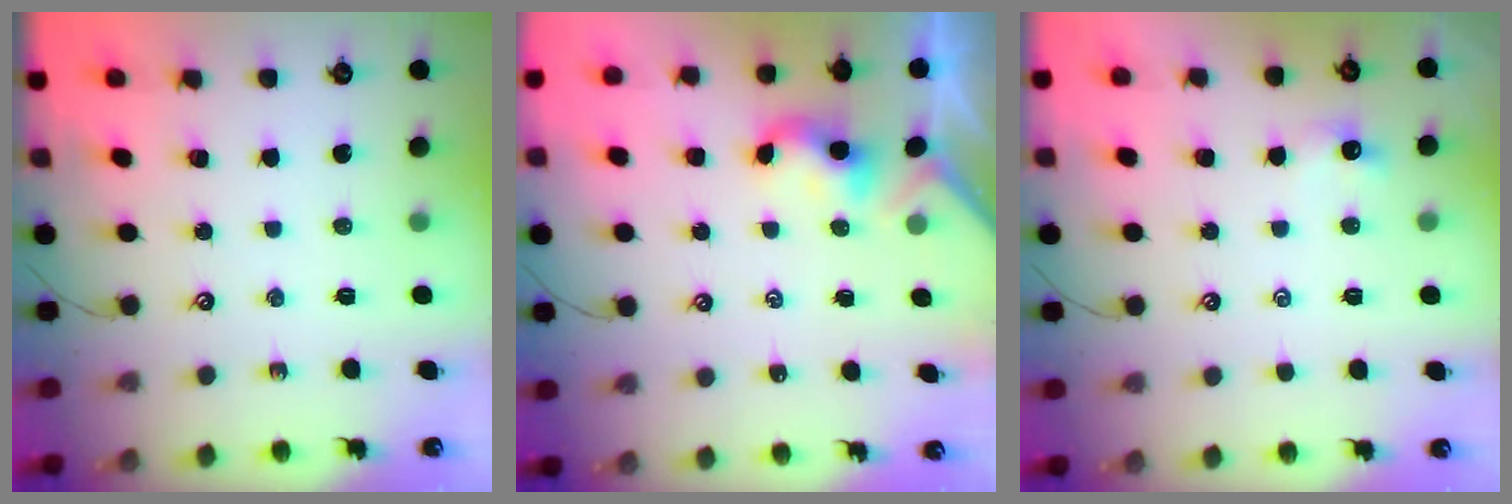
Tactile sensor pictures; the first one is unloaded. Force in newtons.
{"total": 2.2, "press": 2.2, "slide": 0.2}
{"total": 1.3, "press": 1.1, "slide": 0.6}